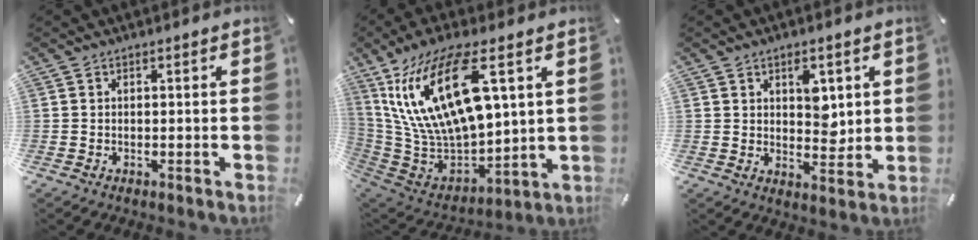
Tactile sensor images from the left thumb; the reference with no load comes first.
{"total": 23.2, "force": [9.6, 10.1, 18.5], "torque": [-0.389, -0.038, 0.159]}
{"total": 6.3, "force": [2.4, 4.3, 3.9], "torque": [-0.030, -0.017, 0.033]}